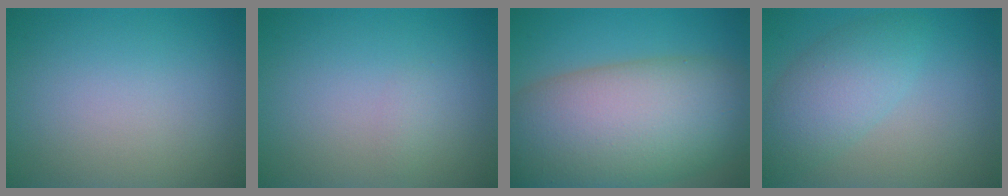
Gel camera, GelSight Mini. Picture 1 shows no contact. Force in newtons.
{"total": 0.6, "press": 0.6, "slide": 0.0}
{"total": 15.0, "press": 15.0, "slide": 0.5}
{"total": 4.5, "press": 4.5, "slide": 0.1}